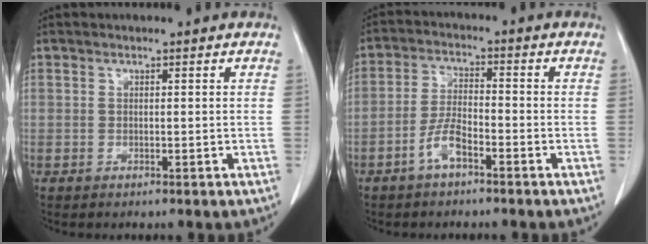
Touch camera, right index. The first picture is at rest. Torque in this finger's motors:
{"motor_torque": [0.51, -0.45, 0.13, 0.09]}